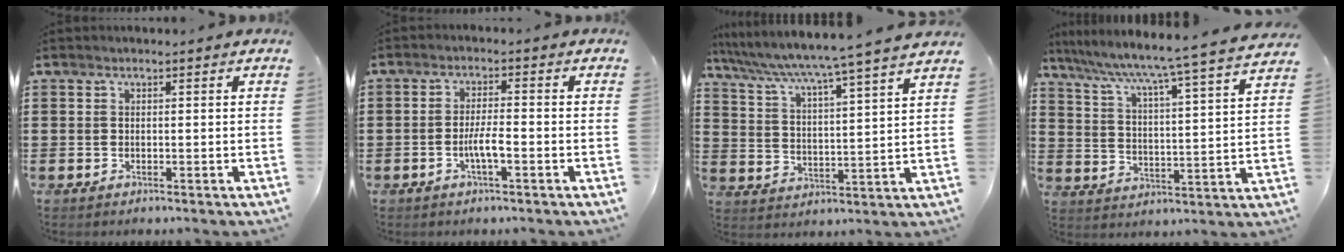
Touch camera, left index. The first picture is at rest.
{"total": 3.9, "force": [-1.3, 0.7, 3.6], "torque": [-0.076, -0.002, -0.028]}
{"total": 4.8, "force": [4.2, -1.1, 2.1], "torque": [-0.062, -0.043, 0.060]}
{"total": 5.2, "force": [4.5, -1.0, 2.4], "torque": [-0.069, -0.049, 0.063]}